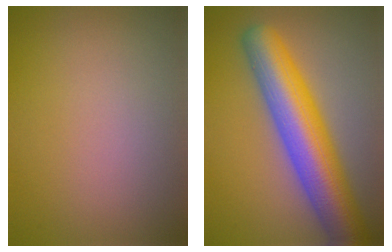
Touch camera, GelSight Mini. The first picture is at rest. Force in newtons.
{"total": 10.2, "press": 10.2, "slide": 0.2}